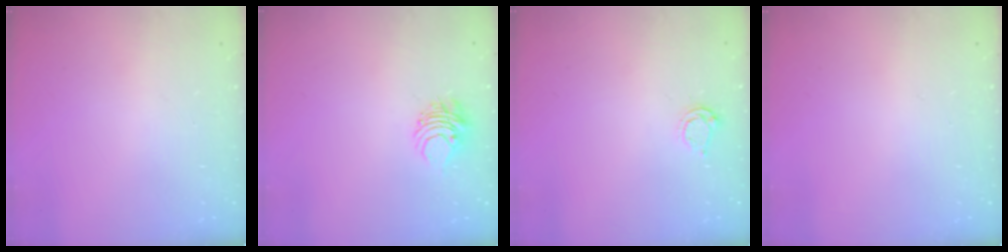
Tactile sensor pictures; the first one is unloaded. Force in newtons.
{"total": 6.3, "press": 6.3, "slide": 0.6}
{"total": 3.8, "press": 3.8, "slide": 0.4}
{"total": 0.0}